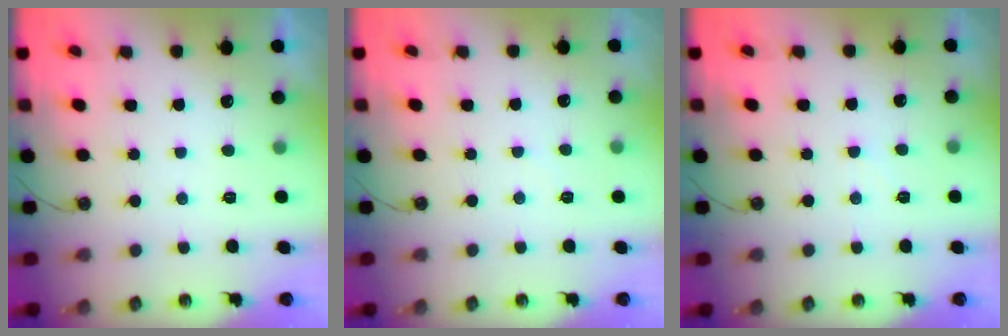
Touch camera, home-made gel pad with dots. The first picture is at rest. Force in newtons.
{"total": 2.8, "press": 2.8, "slide": 0.5}
{"total": 3.0, "press": 3.0, "slide": 0.4}